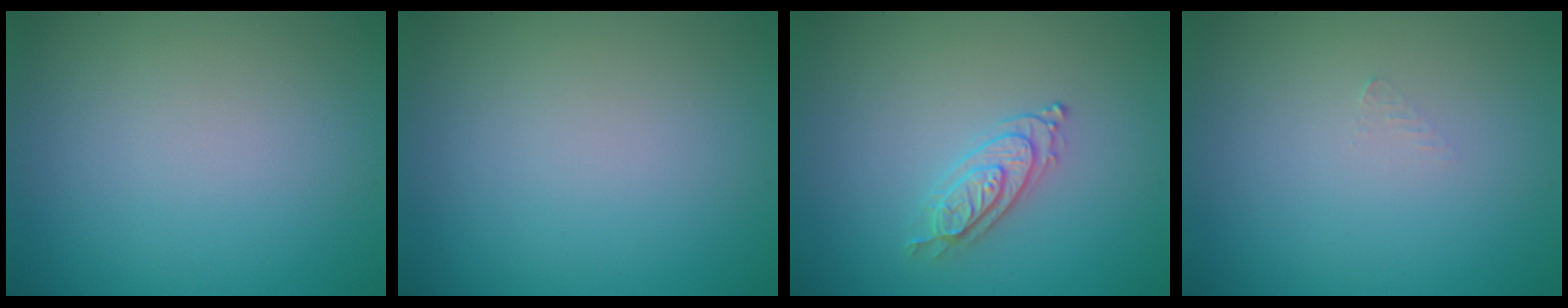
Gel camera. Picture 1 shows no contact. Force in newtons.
{"total": 0.0}
{"total": 2.2, "press": 2.1, "slide": 0.7}
{"total": 0.7, "press": 0.7, "slide": 0.1}